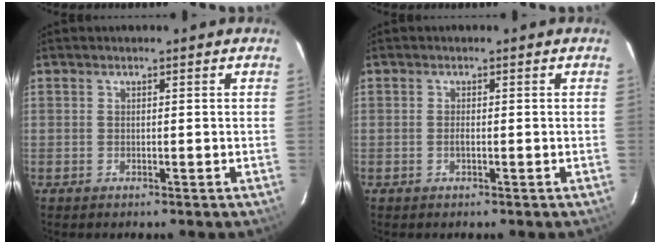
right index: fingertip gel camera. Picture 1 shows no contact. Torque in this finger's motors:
{"motor_torque": [0.33, -0.13, 0.08, 0.03]}